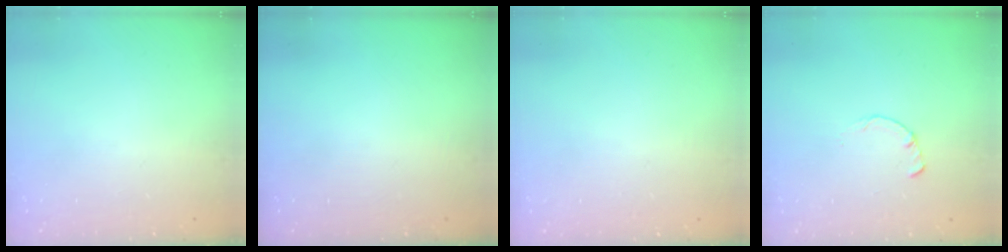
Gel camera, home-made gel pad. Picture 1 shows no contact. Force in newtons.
{"total": 0.0}
{"total": 2.5, "press": 2.5, "slide": 0.2}
{"total": 1.7, "press": 1.7, "slide": 0.2}